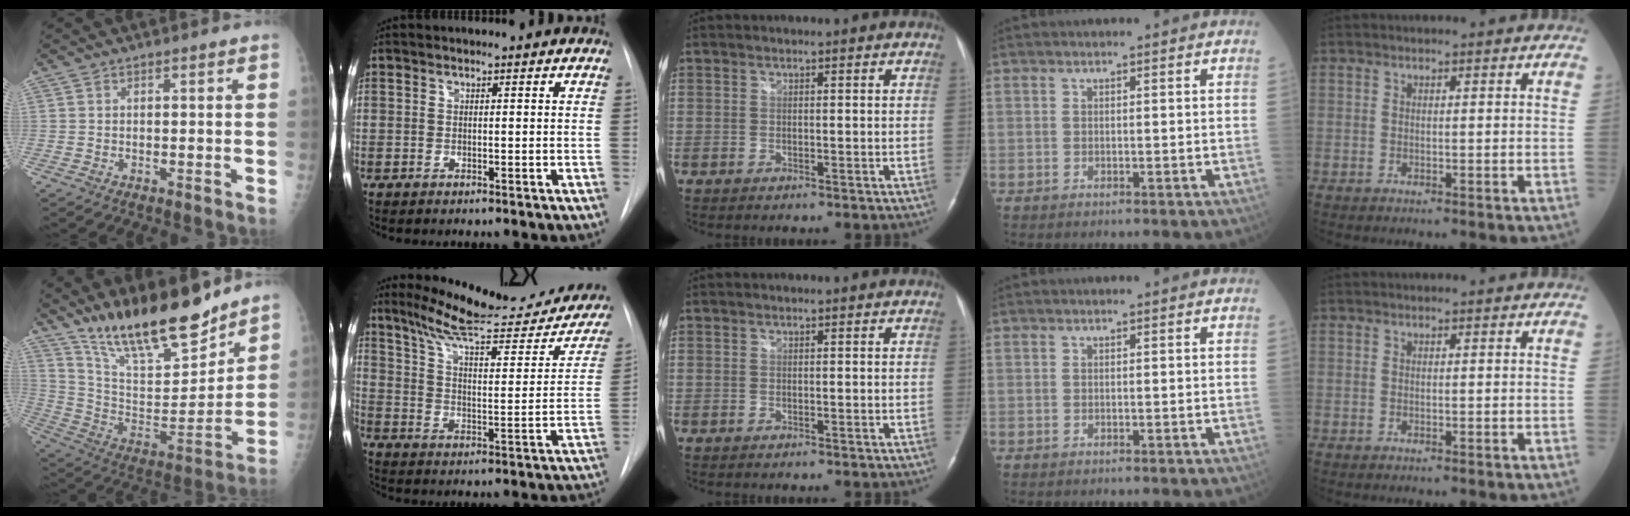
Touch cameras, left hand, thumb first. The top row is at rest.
{"thumb": {"total": 21.4, "force": [17.1, 5.9, 11.3], "torque": [-0.156, -0.097, 0.301]}, "index": {"total": 25.4, "force": [22.0, 4.6, 11.8], "torque": [-0.164, -0.046, 0.290]}}